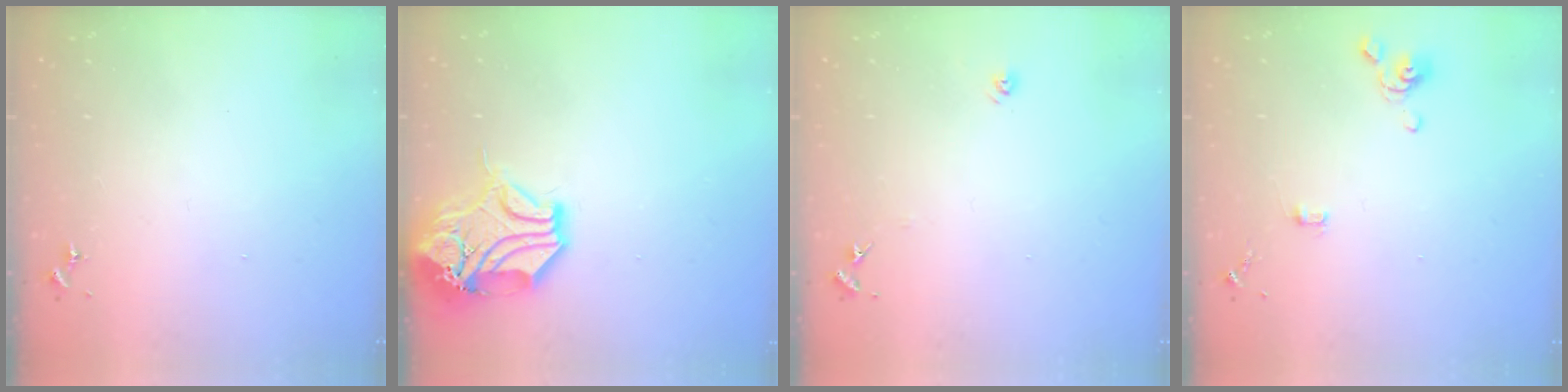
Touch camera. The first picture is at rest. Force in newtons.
{"total": 15.9, "press": 15.7, "slide": 2.2}
{"total": 5.9, "press": 5.9, "slide": 0.5}
{"total": 4.4, "press": 4.0, "slide": 1.8}